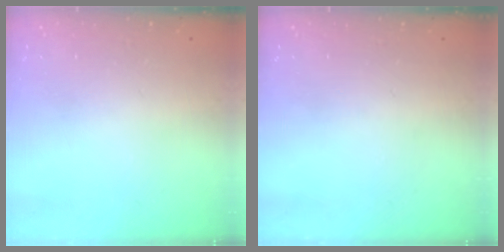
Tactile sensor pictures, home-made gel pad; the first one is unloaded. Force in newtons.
{"total": 0.0}